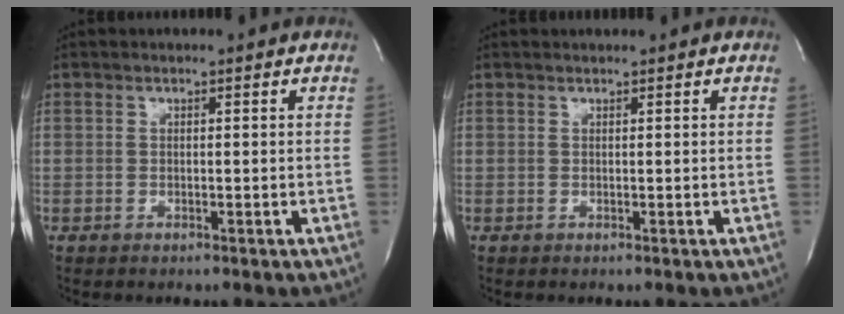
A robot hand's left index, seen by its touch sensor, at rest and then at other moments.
{"total": 0.5, "force": [0.5, 0.0, 0.2], "torque": [-0.003, 0.004, 0.009]}